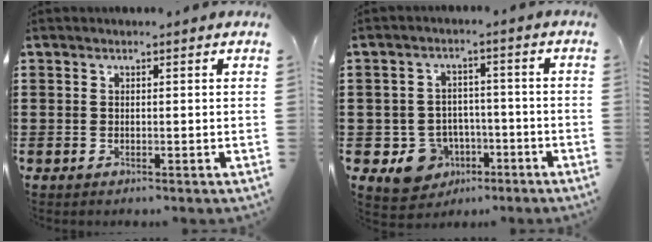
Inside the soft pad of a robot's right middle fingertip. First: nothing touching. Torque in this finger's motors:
{"motor_torque": [0.64, 0.22, 0.06, 0.03]}